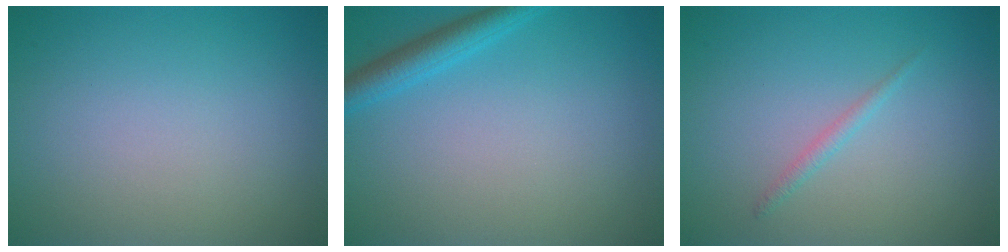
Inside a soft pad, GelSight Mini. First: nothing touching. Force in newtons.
{"total": 2.7, "press": 2.7, "slide": 0.2}
{"total": 0.9, "press": 0.9, "slide": 0.1}